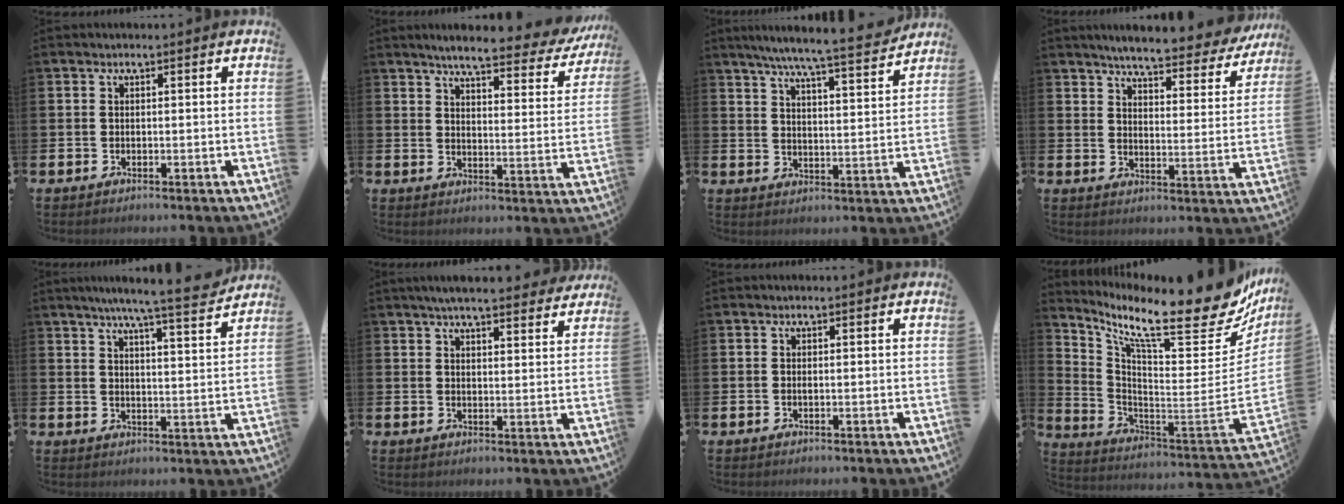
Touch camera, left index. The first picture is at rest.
{"total": 5.7, "force": [5.1, 0.7, 2.5], "torque": [-0.057, -0.036, 0.078]}
{"total": 7.5, "force": [7.0, -0.1, 2.8], "torque": [-0.072, -0.047, 0.120]}
{"total": 5.3, "force": [4.9, 0.6, 1.8], "torque": [-0.053, -0.038, 0.079]}
{"total": 7.4, "force": [6.8, -0.4, 2.8], "torque": [-0.062, -0.038, 0.118]}
{"total": 5.6, "force": [5.3, 0.5, 1.7], "torque": [-0.037, -0.023, 0.094]}
{"total": 0.0}
{"total": 14.4, "force": [10.8, 3.4, 8.9], "torque": [-0.151, -0.097, 0.167]}